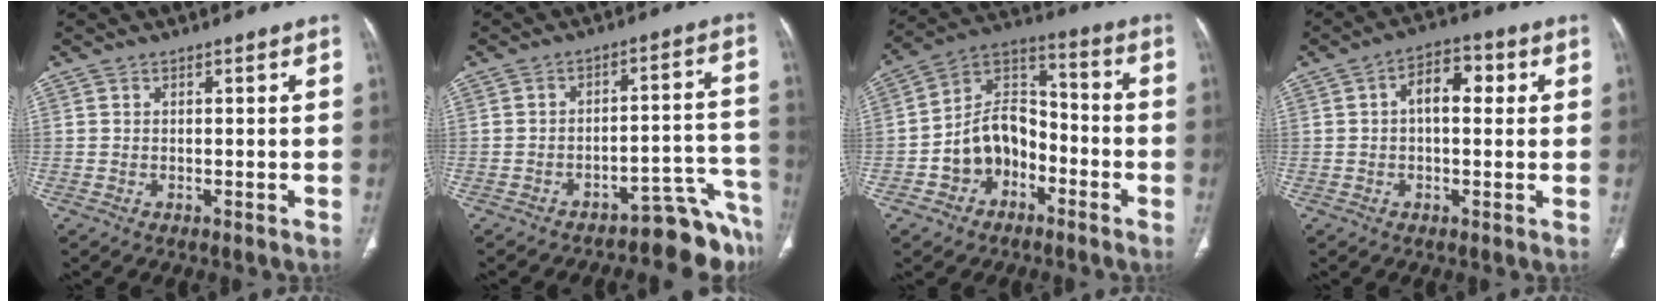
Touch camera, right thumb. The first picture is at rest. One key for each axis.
{"total": 11.3, "fx": -10.5, "fy": 2.6, "fz": 3.1, "tx": 0.009, "ty": 0.109, "tz": -0.140}
{"total": 12.7, "fx": -4.7, "fy": 9.4, "fz": 7.2, "tx": -0.090, "ty": 0.064, "tz": -0.090}
{"total": 7.1, "fx": 1.2, "fy": 3.9, "fz": 5.8, "tx": -0.075, "ty": 0.020, "tz": 0.010}